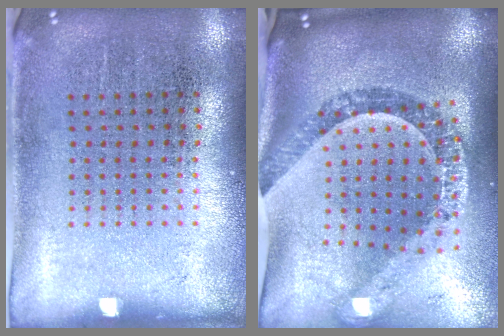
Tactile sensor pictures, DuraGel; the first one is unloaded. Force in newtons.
{"total": 2.1, "press": 1.8, "slide": 1.2}